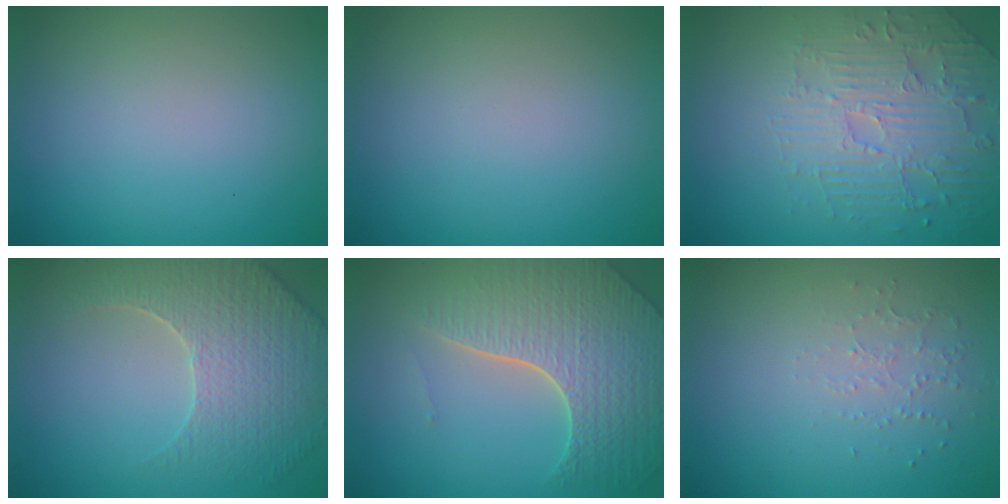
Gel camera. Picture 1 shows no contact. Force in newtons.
{"total": 0.0}
{"total": 4.6, "press": 3.9, "slide": 2.5}
{"total": 5.0, "press": 4.6, "slide": 1.9}
{"total": 8.1, "press": 5.7, "slide": 5.7}
{"total": 1.0, "press": 0.6, "slide": 0.8}